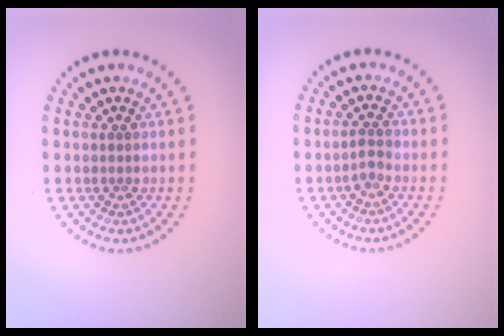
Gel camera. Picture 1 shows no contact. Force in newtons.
{"total": 1.2, "press": 1.0, "slide": 0.6}